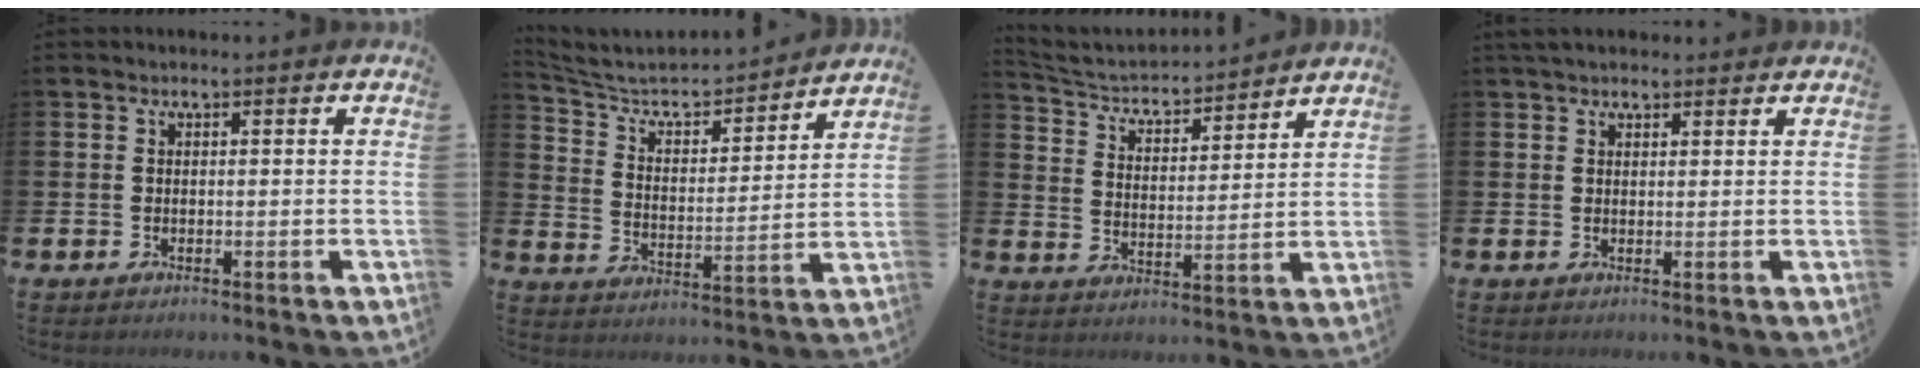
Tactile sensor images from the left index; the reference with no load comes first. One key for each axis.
{"total": 5.7, "fx": 5.1, "fy": 1.8, "fz": 1.7, "tx": -0.064, "ty": -0.042, "tz": 0.080}
{"total": 4.3, "fx": 4.1, "fy": 1.2, "fz": 0.6, "tx": -0.038, "ty": -0.038, "tz": 0.064}
{"total": 2.5, "fx": 2.2, "fy": 0.9, "fz": 0.6, "tx": -0.003, "ty": -0.003, "tz": 0.039}